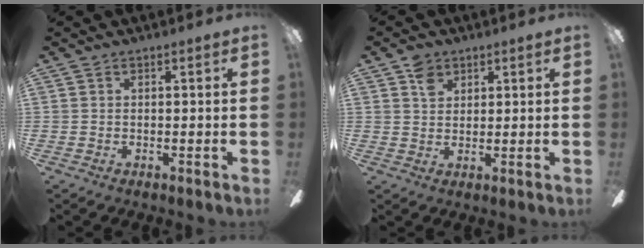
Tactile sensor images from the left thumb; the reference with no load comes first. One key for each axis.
{"total": 4.2, "fx": 2.6, "fy": 2.9, "fz": 1.5, "tx": -0.021, "ty": -0.002, "tz": 0.048}